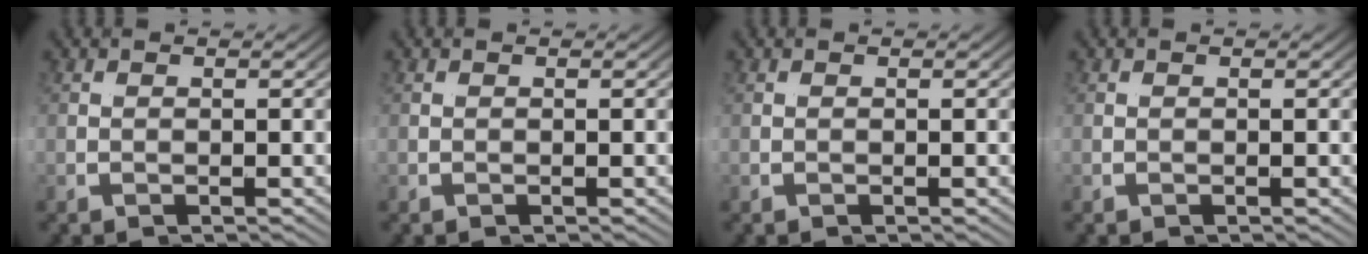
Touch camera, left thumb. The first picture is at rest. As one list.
[{"total": 0.0}, {"total": 0.0}, {"total": 0.0}]